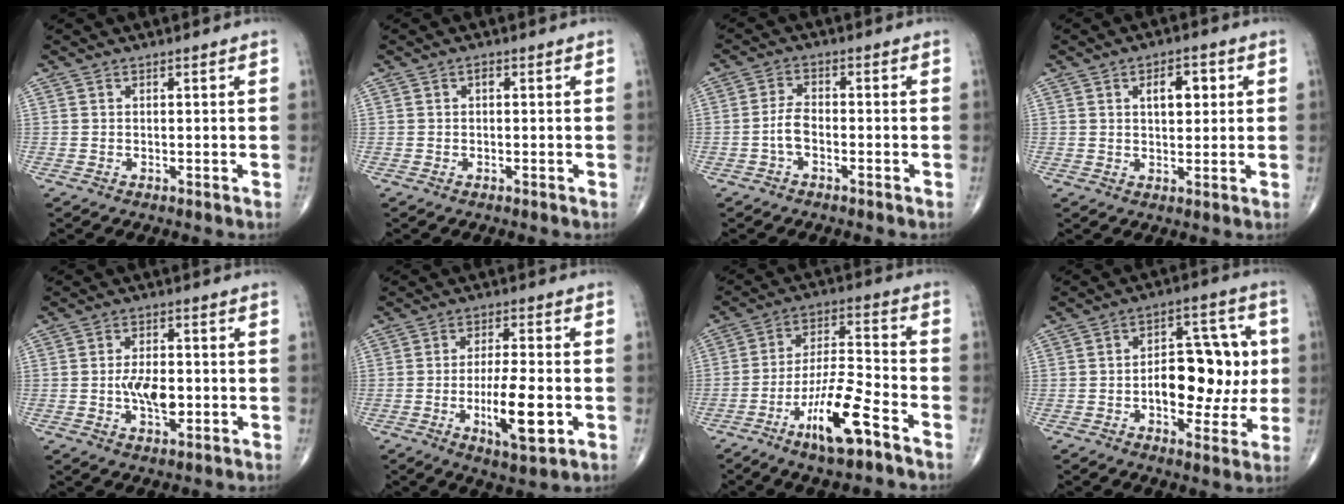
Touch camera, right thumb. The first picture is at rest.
{"total": 0.9, "force": [0.0, 0.5, 0.7], "torque": [-0.007, 0.006, -0.004]}
{"total": 3.6, "force": [-1.4, 1.7, 2.8], "torque": [-0.057, 0.017, -0.031]}
{"total": 5.8, "force": [1.7, 3.1, 4.6], "torque": [-0.046, 0.000, 0.024]}
{"total": 6.8, "force": [-1.1, 3.5, 5.7], "torque": [-0.095, 0.003, -0.018]}
{"total": 11.2, "force": [-2.9, 3.2, 10.3], "torque": [-0.172, 0.000, -0.046]}
{"total": 13.1, "force": [-7.4, 2.9, 10.4], "torque": [-0.197, 0.046, -0.134]}
{"total": 15.6, "force": [-0.8, 8.7, 12.9], "torque": [-0.140, 0.030, -0.009]}